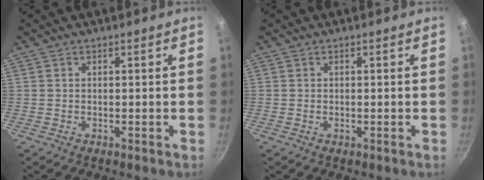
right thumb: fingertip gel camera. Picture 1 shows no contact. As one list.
[{"total": 0.7, "force": [-0.2, 0.3, 0.6], "torque": [-0.010, 0.001, -0.004]}]